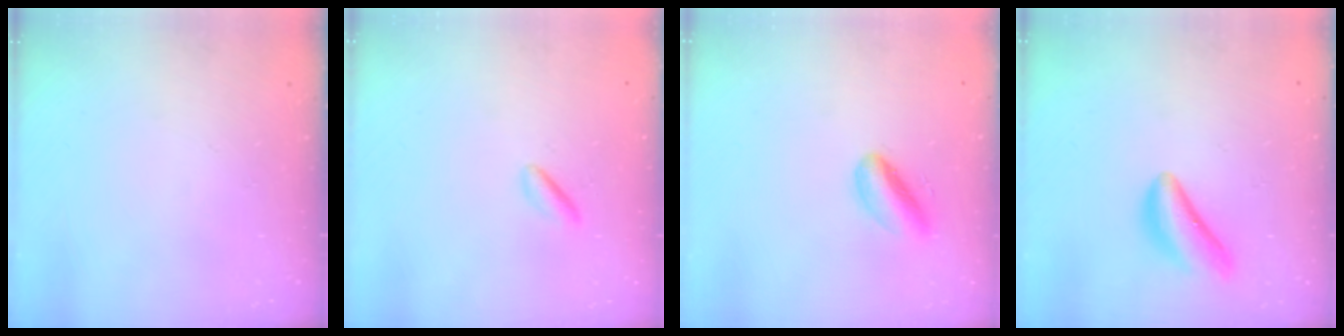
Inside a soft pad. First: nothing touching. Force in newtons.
{"total": 1.9, "press": 1.7, "slide": 0.8}
{"total": 6.8, "press": 6.4, "slide": 2.1}
{"total": 9.5, "press": 9.4, "slide": 0.5}